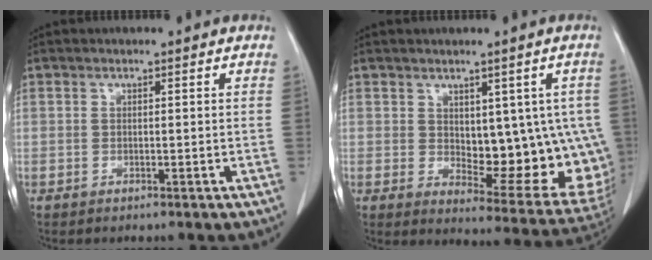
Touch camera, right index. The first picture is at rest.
{"total": 15.1, "force": [0.3, 7.2, 13.3], "torque": [-0.137, -0.002, 0.028]}